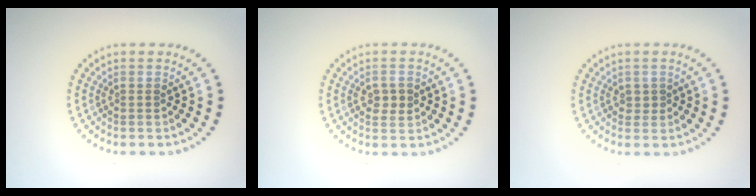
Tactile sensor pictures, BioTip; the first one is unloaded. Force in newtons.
{"total": 1.9, "press": 1.9, "slide": 0.1}
{"total": 0.6, "press": 0.5, "slide": 0.3}